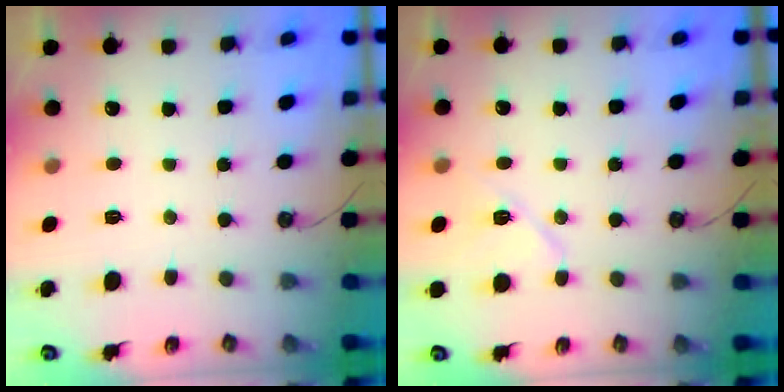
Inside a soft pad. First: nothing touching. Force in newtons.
{"total": 8.1, "press": 8.0, "slide": 1.2}